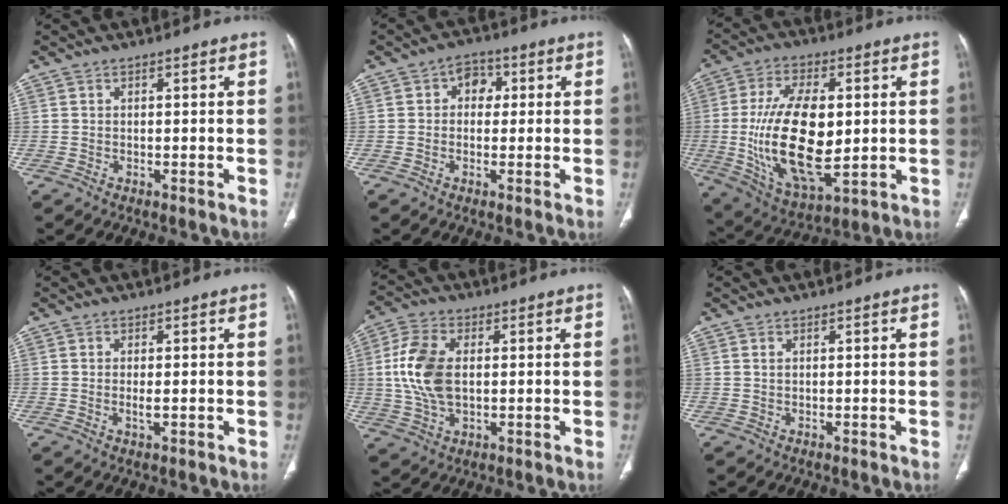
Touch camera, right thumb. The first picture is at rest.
{"total": 4.5, "force": [0.7, 3.6, 2.6], "torque": [-0.003, 0.010, 0.001]}
{"total": 21.1, "force": [-0.2, 10.5, 18.3], "torque": [-0.332, -0.013, 0.012]}
{"total": 2.0, "force": [-0.3, 0.8, 1.8], "torque": [-0.038, -0.004, -0.005]}
{"total": 11.3, "force": [0.9, 6.7, 9.1], "torque": [-0.196, 0.004, 0.021]}
{"total": 0.6, "force": [0.2, 0.4, 0.4], "torque": [-0.008, 0.000, 0.005]}